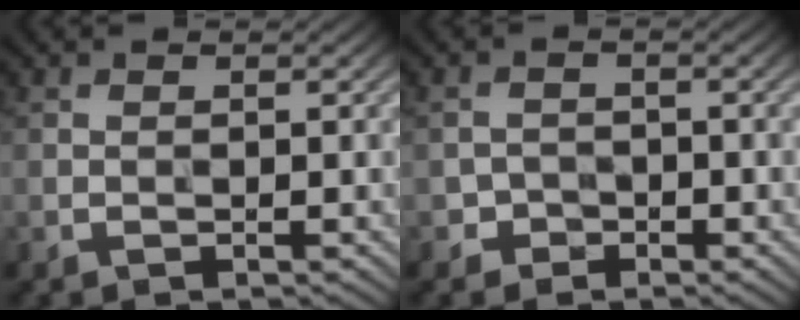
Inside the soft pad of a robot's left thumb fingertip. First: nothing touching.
{"total": 1.8, "force": [-1.2, 1.4, 0.2], "torque": [0.004, 0.006, -0.026]}